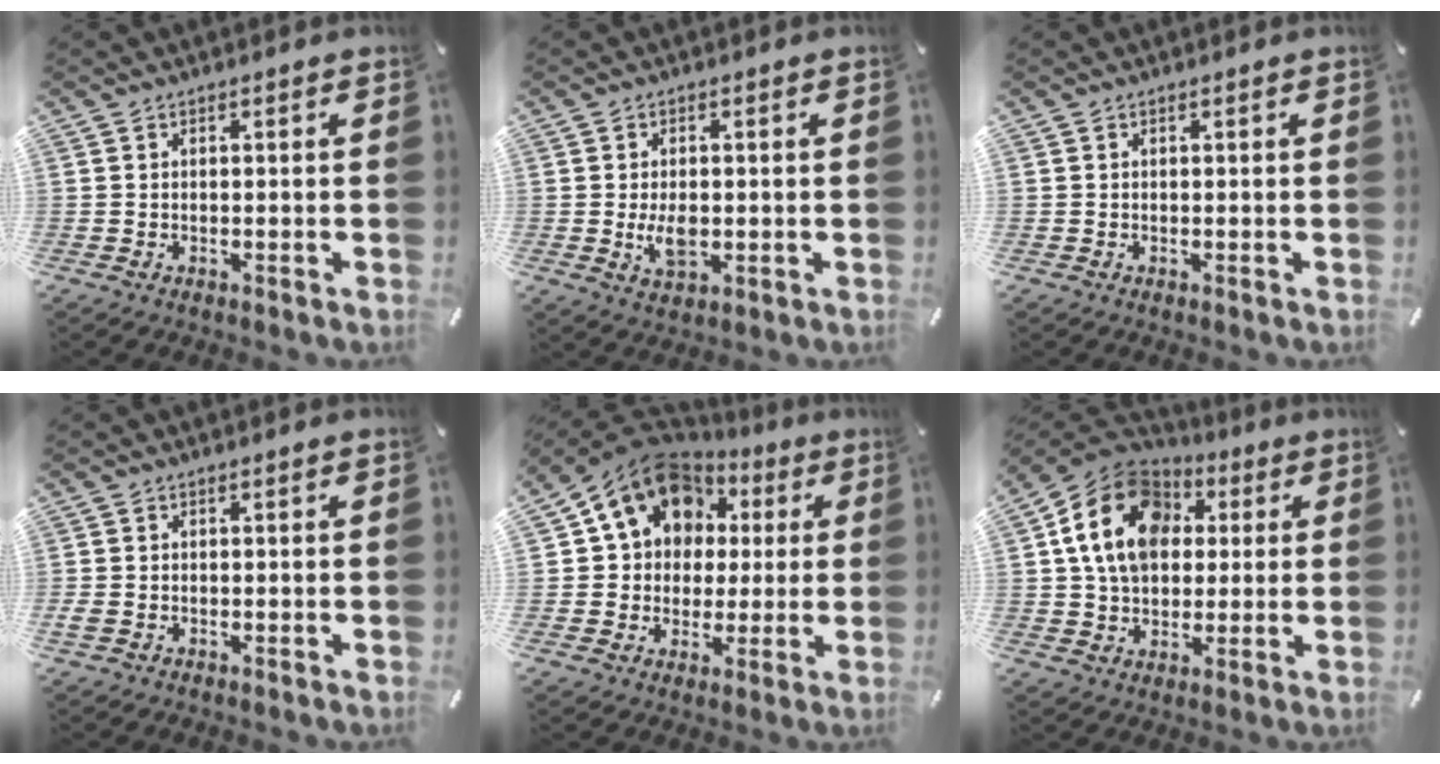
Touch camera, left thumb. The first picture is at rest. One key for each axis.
{"total": 5.4, "fx": -0.4, "fy": 3.2, "fz": 4.3, "tx": -0.097, "ty": -0.009, "tz": -0.013}
{"total": 0.0}
{"total": 1.3, "fx": -0.5, "fy": 0.9, "fz": 0.8, "tx": -0.020, "ty": -0.001, "tz": -0.011}
{"total": 13.9, "fx": 5.7, "fy": 11.6, "fz": 5.1, "tx": -0.091, "ty": -0.030, "tz": 0.109}
{"total": 16.9, "fx": 3.8, "fy": 13.3, "fz": 9.6, "tx": -0.193, "ty": 0.006, "tz": 0.068}